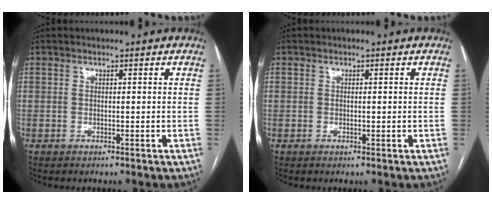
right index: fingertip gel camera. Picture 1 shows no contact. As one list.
[{"total": 0.6, "force": [-0.1, 0.2, 0.6], "torque": [-0.010, -0.002, 0.001]}]